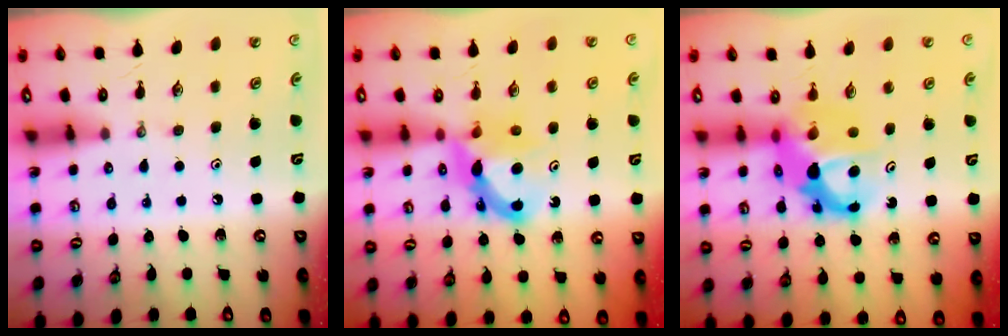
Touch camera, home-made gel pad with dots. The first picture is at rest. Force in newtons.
{"total": 7.5, "press": 7.5, "slide": 0.4}
{"total": 7.8, "press": 7.8, "slide": 0.6}